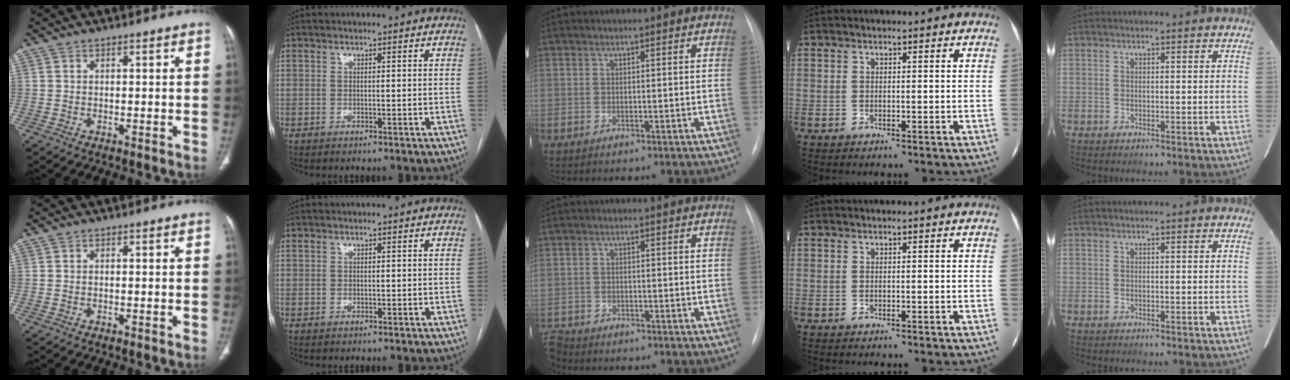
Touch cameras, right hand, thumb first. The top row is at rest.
{"middle": {"total": 3.6, "force": [-3.4, 1.2, 0.0], "torque": [0.003, -0.009, -0.067]}}